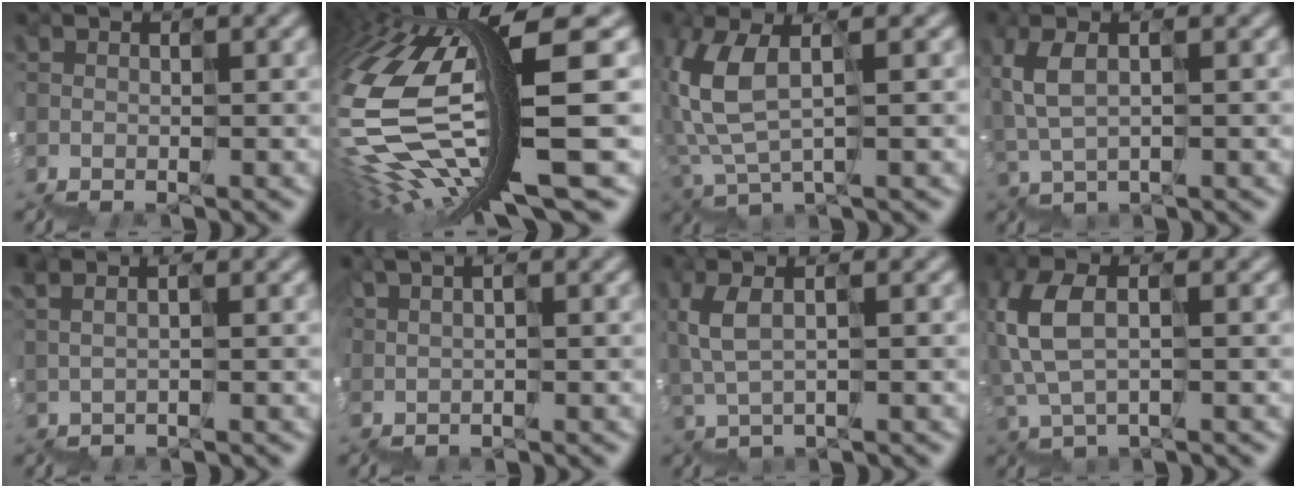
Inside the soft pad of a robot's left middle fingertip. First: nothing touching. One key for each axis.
{"total": 13.2, "fx": -0.9, "fy": 3.0, "fz": 12.9, "tx": -0.287, "ty": -0.012, "tz": 0.015}
{"total": 3.5, "fx": 1.1, "fy": 1.1, "fz": 3.1, "tx": -0.101, "ty": 0.022, "tz": 0.022}
{"total": 2.0, "fx": 1.6, "fy": 0.3, "fz": 1.2, "tx": -0.045, "ty": 0.020, "tz": 0.033}
{"total": 1.6, "fx": 1.0, "fy": 0.5, "fz": 1.2, "tx": 0.001, "ty": 0.015, "tz": 0.016}
{"total": 3.9, "fx": 1.1, "fy": 1.9, "fz": 3.3, "tx": -0.036, "ty": 0.018, "tz": 0.024}
{"total": 2.0, "fx": 1.5, "fy": 0.3, "fz": 1.2, "tx": -0.041, "ty": 0.020, "tz": 0.032}
{"total": 3.2, "fx": 1.3, "fy": 1.3, "fz": 2.6, "tx": -0.087, "ty": 0.021, "tz": 0.023}